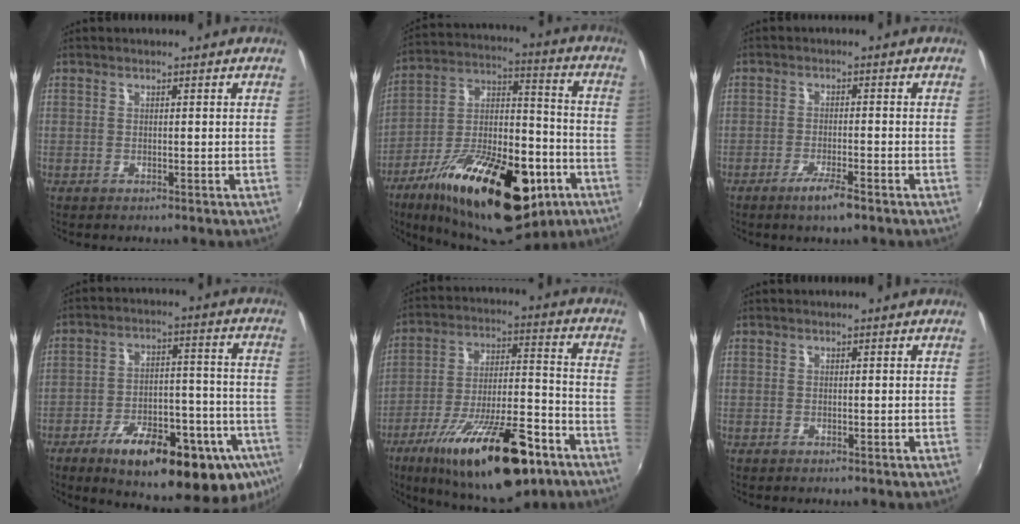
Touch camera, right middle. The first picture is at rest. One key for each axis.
{"total": 29.2, "fx": -14.6, "fy": 13.0, "fz": 21.7, "tx": -0.360, "ty": -0.009, "tz": -0.218}
{"total": 4.4, "fx": -2.9, "fy": 0.5, "fz": 3.3, "tx": -0.074, "ty": -0.007, "tz": -0.054}
{"total": 26.6, "fx": -14.8, "fy": 10.2, "fz": 19.6, "tx": -0.288, "ty": -0.011, "tz": -0.195}
{"total": 24.6, "fx": -14.7, "fy": 7.6, "fz": 18.1, "tx": -0.311, "ty": -0.030, "tz": -0.225}
{"total": 0.0}